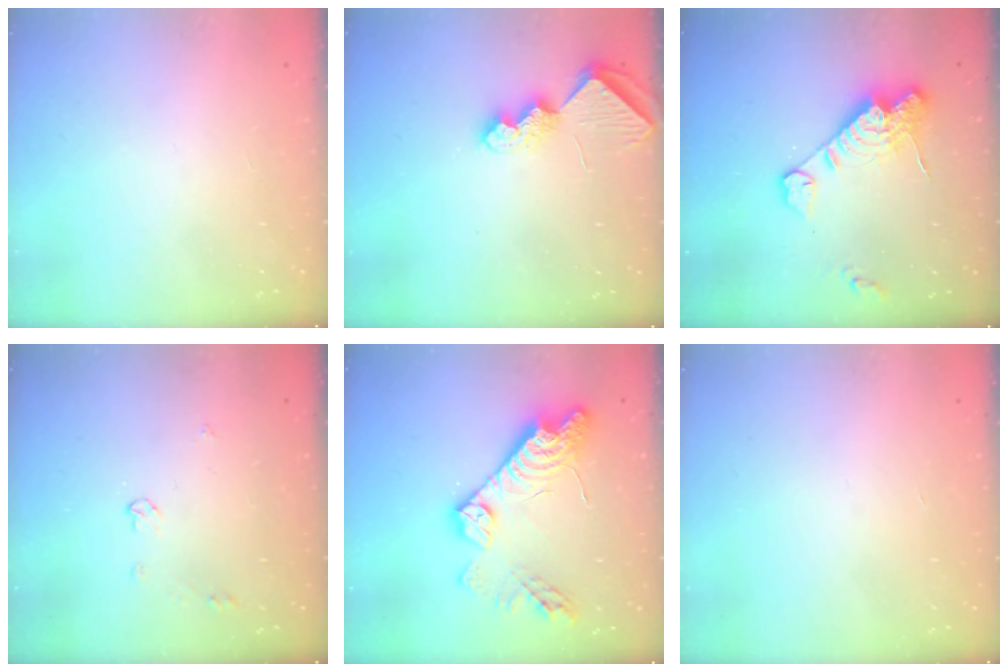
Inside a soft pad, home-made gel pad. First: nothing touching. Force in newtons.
{"total": 7.6, "press": 7.5, "slide": 0.7}
{"total": 14.1, "press": 14.0, "slide": 1.5}
{"total": 4.4, "press": 4.3, "slide": 0.8}
{"total": 18.1, "press": 18.1, "slide": 0.6}
{"total": 0.0}